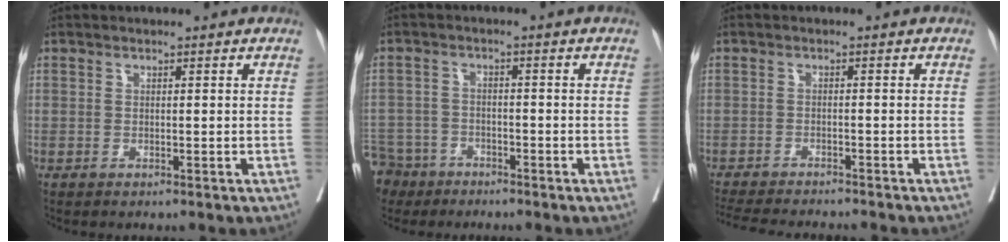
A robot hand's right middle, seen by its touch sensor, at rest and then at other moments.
{"total": 10.2, "force": [-7.3, 6.7, 2.2], "torque": [-0.079, -0.003, -0.129]}
{"total": 13.6, "force": [-12.3, 1.6, 5.7], "torque": [-0.102, -0.026, -0.170]}